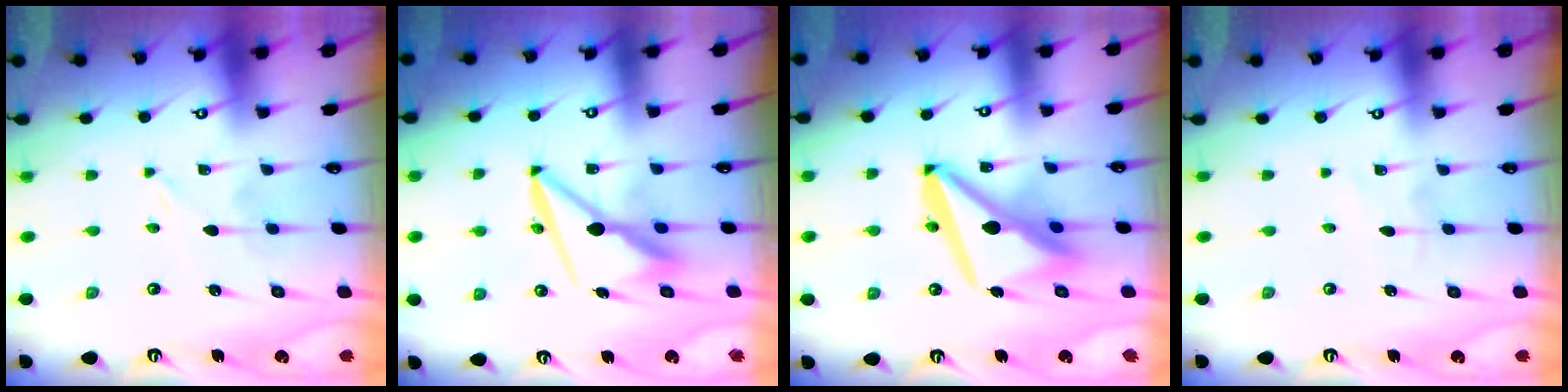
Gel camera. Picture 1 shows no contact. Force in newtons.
{"total": 9.6, "press": 9.5, "slide": 1.3}
{"total": 16.0, "press": 15.9, "slide": 1.8}
{"total": 0.7, "press": 0.7, "slide": 0.0}